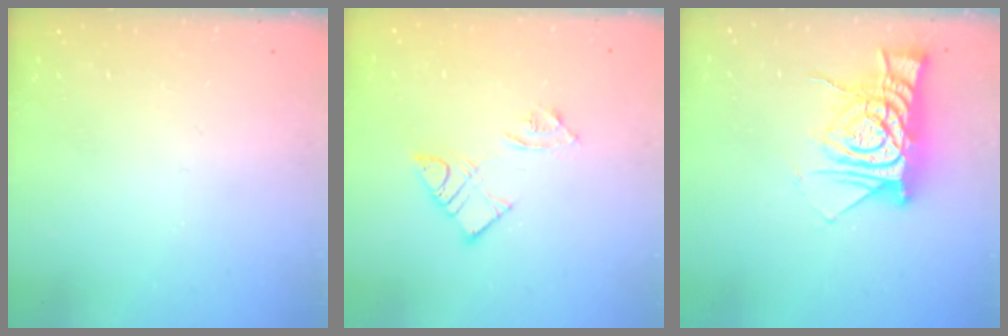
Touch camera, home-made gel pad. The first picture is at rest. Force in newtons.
{"total": 8.4, "press": 8.4, "slide": 0.6}
{"total": 12.5, "press": 12.5, "slide": 1.1}